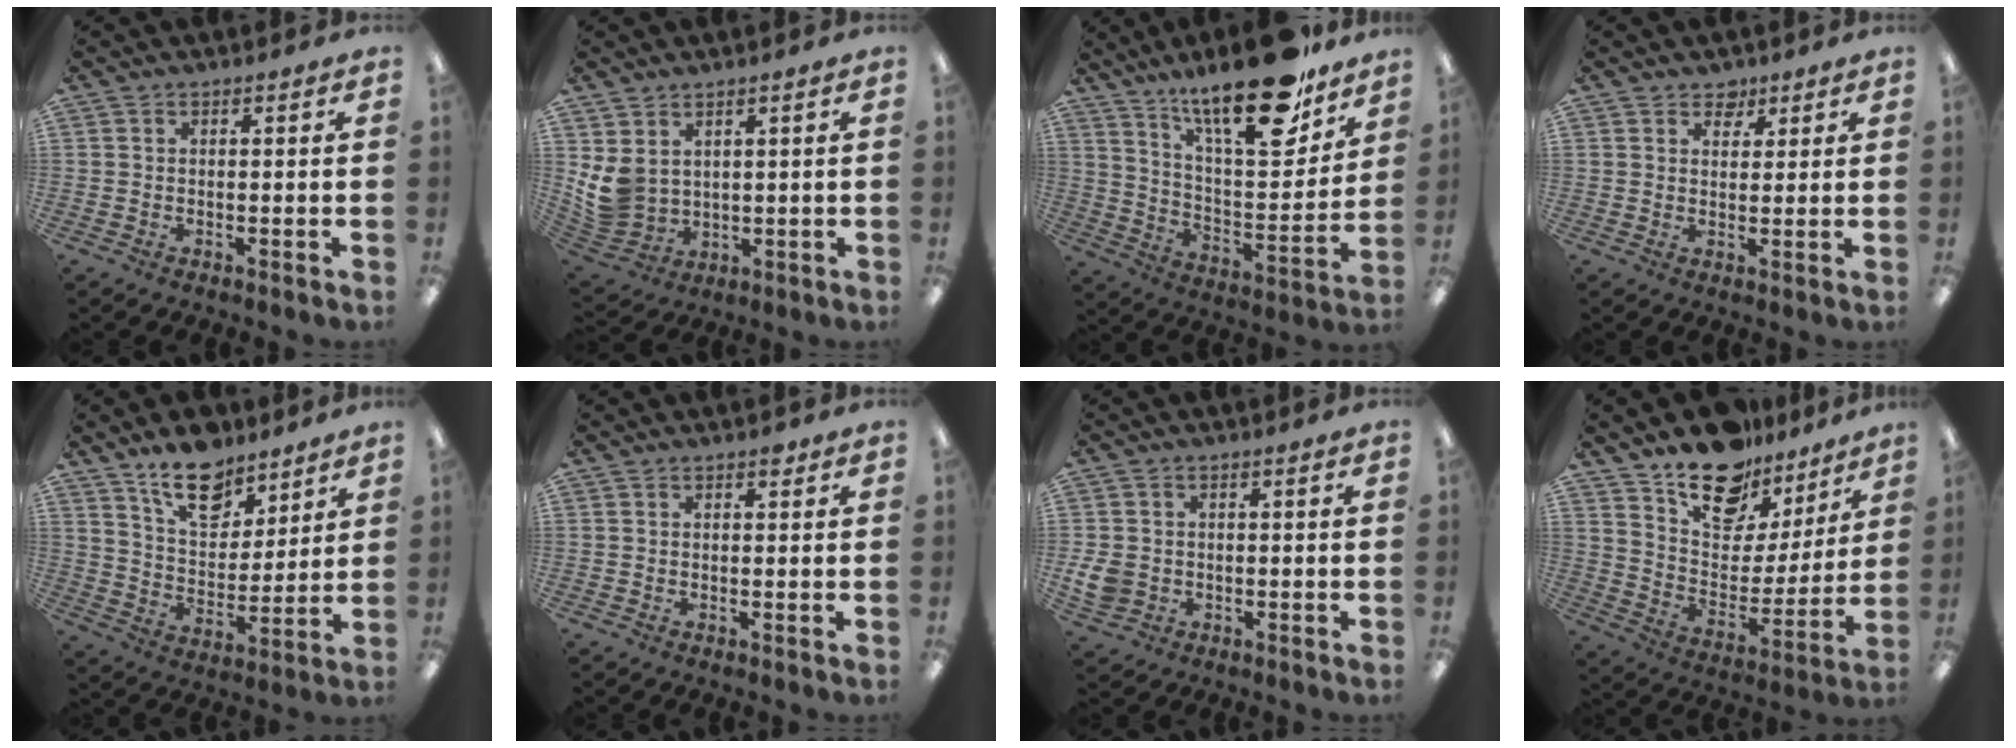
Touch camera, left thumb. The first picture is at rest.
{"total": 7.4, "force": [2.8, 6.0, 3.4], "torque": [-0.101, -0.016, 0.057]}
{"total": 23.0, "force": [17.2, 6.3, 14.0], "torque": [-0.213, -0.116, 0.282]}
{"total": 3.6, "force": [2.7, 2.4, 0.5], "torque": [0.005, -0.011, 0.045]}
{"total": 14.3, "force": [10.8, 7.2, 5.8], "torque": [-0.087, -0.063, 0.199]}
{"total": 1.2, "force": [0.8, 0.6, 0.7], "torque": [0.001, -0.005, 0.011]}
{"total": 5.1, "force": [-0.4, 4.6, 2.3], "torque": [-0.054, 0.000, -0.009]}
{"total": 17.8, "force": [13.3, 9.7, 6.8], "torque": [-0.107, -0.094, 0.238]}